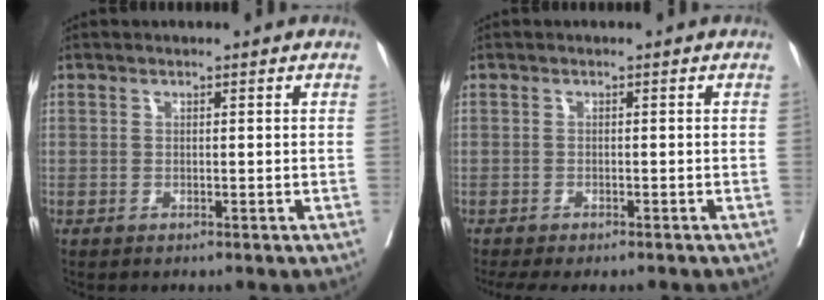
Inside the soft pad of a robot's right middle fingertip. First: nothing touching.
{"total": 5.8, "force": [-5.0, 1.9, 2.5], "torque": [-0.025, -0.006, -0.075]}